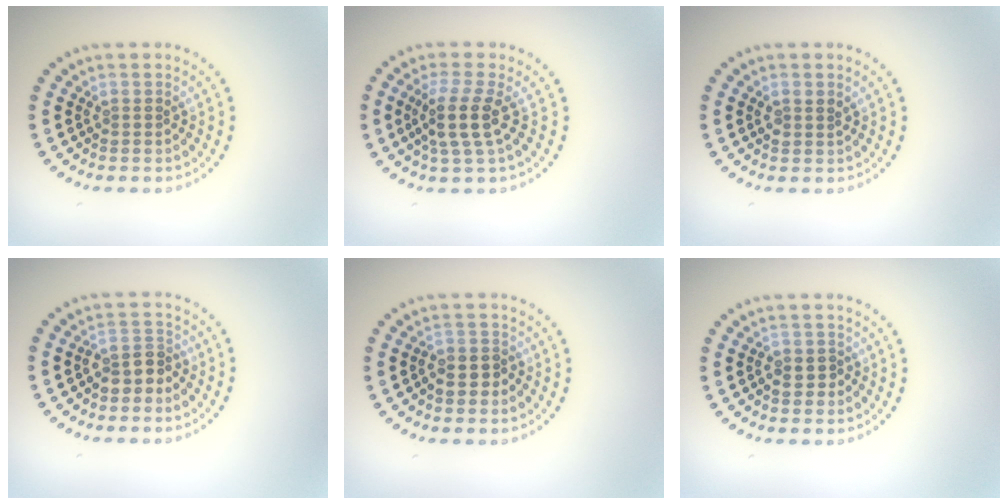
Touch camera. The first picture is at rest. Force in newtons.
{"total": 3.5, "press": 2.7, "slide": 2.2}
{"total": 1.1, "press": 1.0, "slide": 0.4}
{"total": 2.2, "press": 1.9, "slide": 1.1}
{"total": 1.6, "press": 1.4, "slide": 0.9}
{"total": 1.4, "press": 1.2, "slide": 0.6}